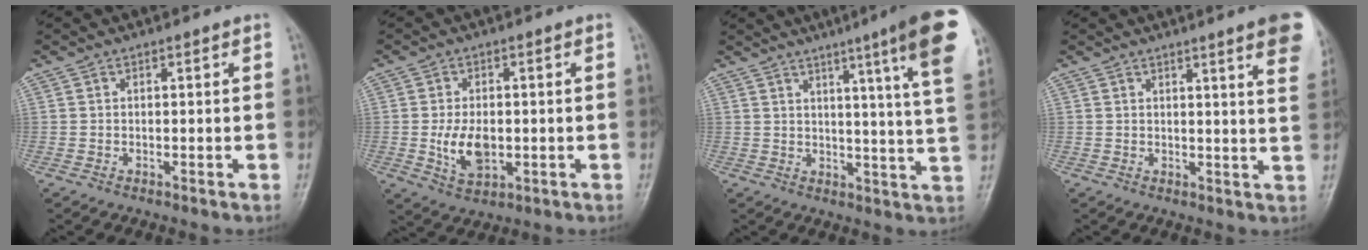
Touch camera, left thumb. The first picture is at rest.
{"total": 7.2, "force": [-0.7, 4.5, 5.6], "torque": [-0.092, -0.008, -0.006]}
{"total": 16.5, "force": [8.8, 0.4, 14.0], "torque": [-0.173, -0.038, 0.098]}
{"total": 11.4, "force": [7.0, 1.3, 9.0], "torque": [-0.091, -0.021, 0.069]}